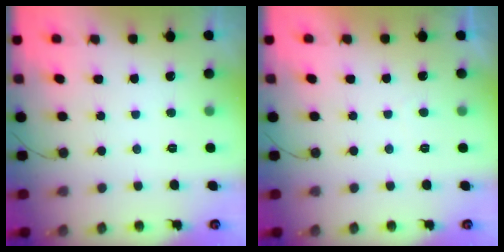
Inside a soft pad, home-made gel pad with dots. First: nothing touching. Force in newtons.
{"total": 0.9, "press": 0.7, "slide": 0.6}